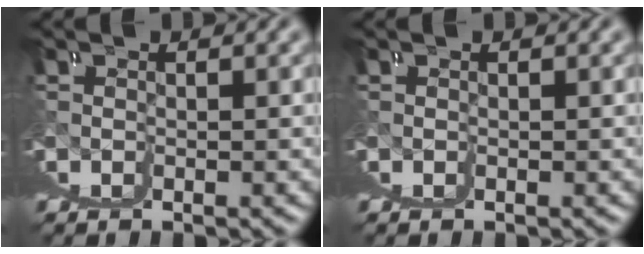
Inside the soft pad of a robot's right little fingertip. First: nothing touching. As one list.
[{"total": 0.0}]